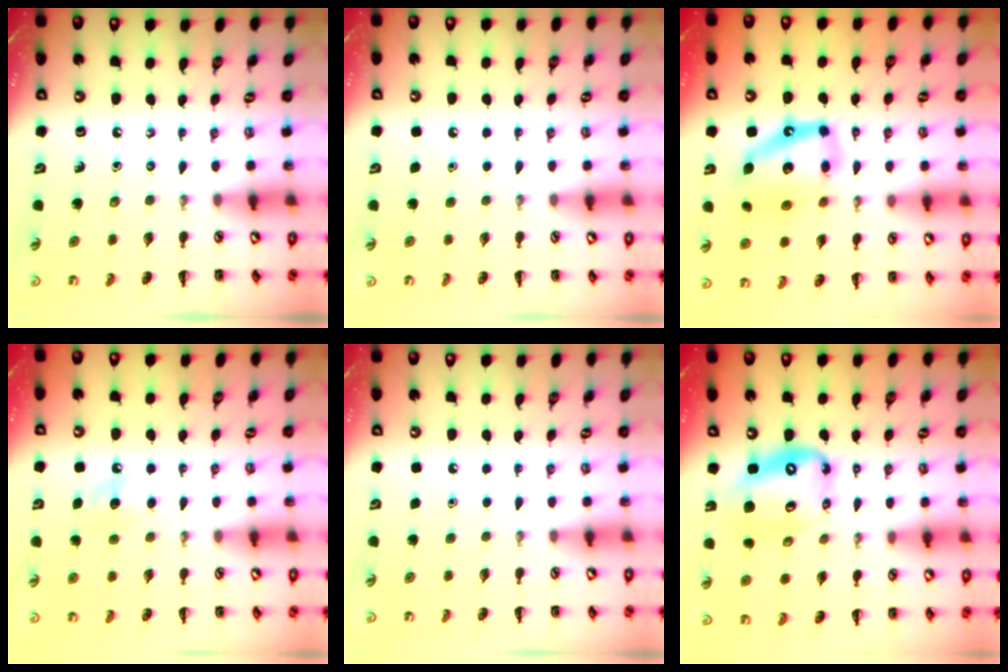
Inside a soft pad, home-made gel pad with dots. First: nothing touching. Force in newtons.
{"total": 1.8, "press": 1.7, "slide": 0.1}
{"total": 12.5, "press": 12.0, "slide": 3.4}
{"total": 8.1, "press": 7.9, "slide": 1.8}
{"total": 1.8, "press": 1.8, "slide": 0.1}
{"total": 12.7, "press": 12.2, "slide": 3.6}